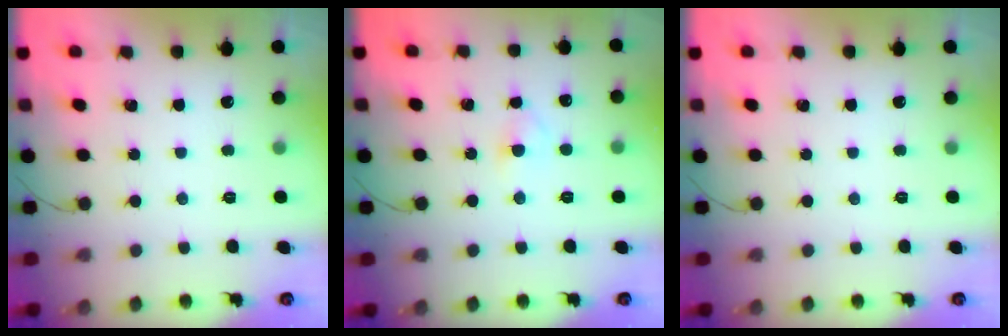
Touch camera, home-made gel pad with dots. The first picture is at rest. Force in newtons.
{"total": 2.8, "press": 2.6, "slide": 1.1}
{"total": 0.0}